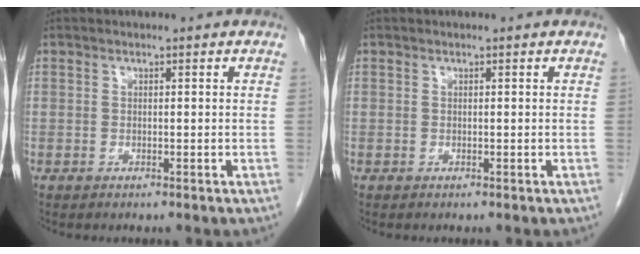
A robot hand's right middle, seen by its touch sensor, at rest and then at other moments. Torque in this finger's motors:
{"motor_torque": [-0.05, 0.10, -0.03, -0.01]}